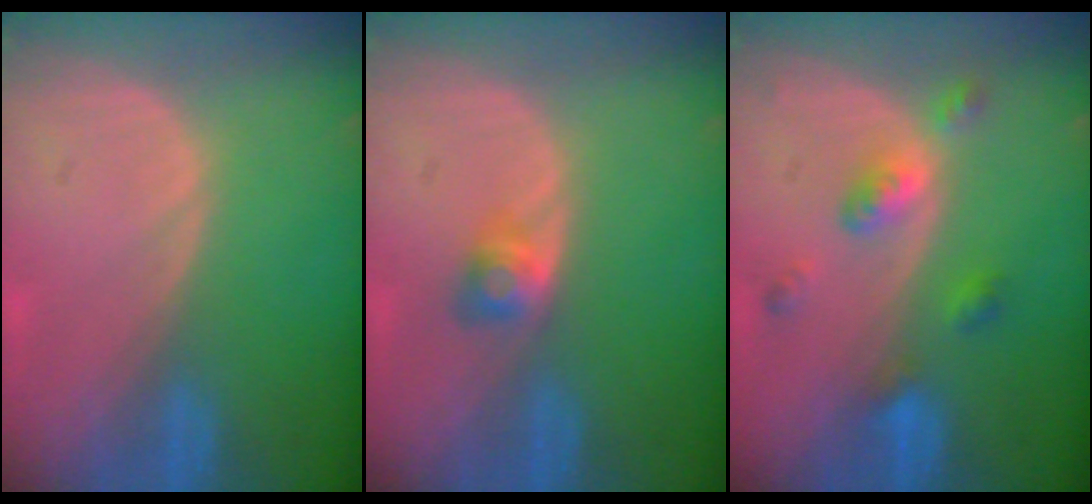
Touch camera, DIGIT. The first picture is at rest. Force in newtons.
{"total": 2.7, "press": 2.4, "slide": 1.1}
{"total": 5.3, "press": 4.6, "slide": 2.6}